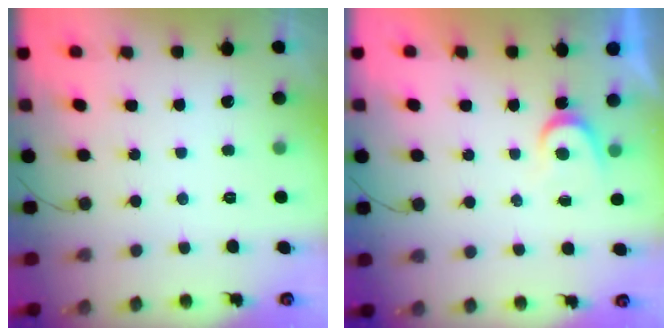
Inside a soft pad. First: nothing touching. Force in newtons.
{"total": 3.6, "press": 3.5, "slide": 0.3}